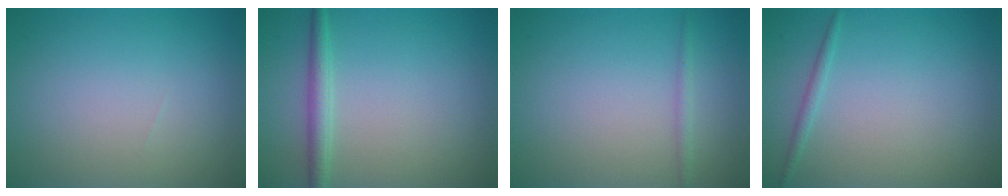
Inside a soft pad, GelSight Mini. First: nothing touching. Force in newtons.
{"total": 2.1, "press": 2.1, "slide": 0.0}
{"total": 0.9, "press": 0.9, "slide": 0.1}
{"total": 0.9, "press": 0.9, "slide": 0.1}